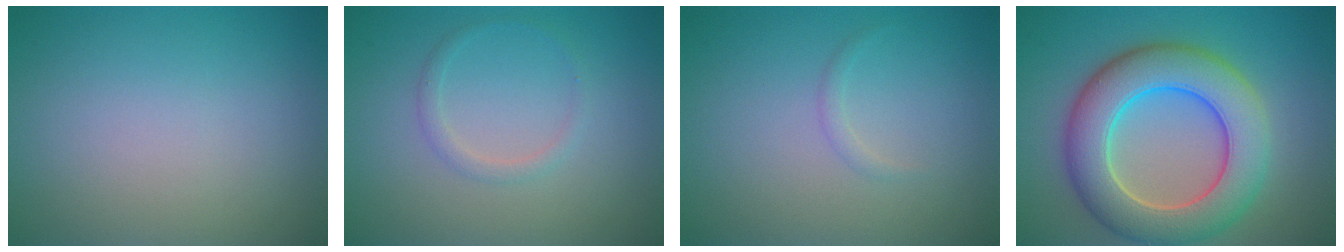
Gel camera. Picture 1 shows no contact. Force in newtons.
{"total": 1.2, "press": 1.2, "slide": 0.1}
{"total": 0.7, "press": 0.7, "slide": 0.0}
{"total": 9.3, "press": 9.2, "slide": 0.7}